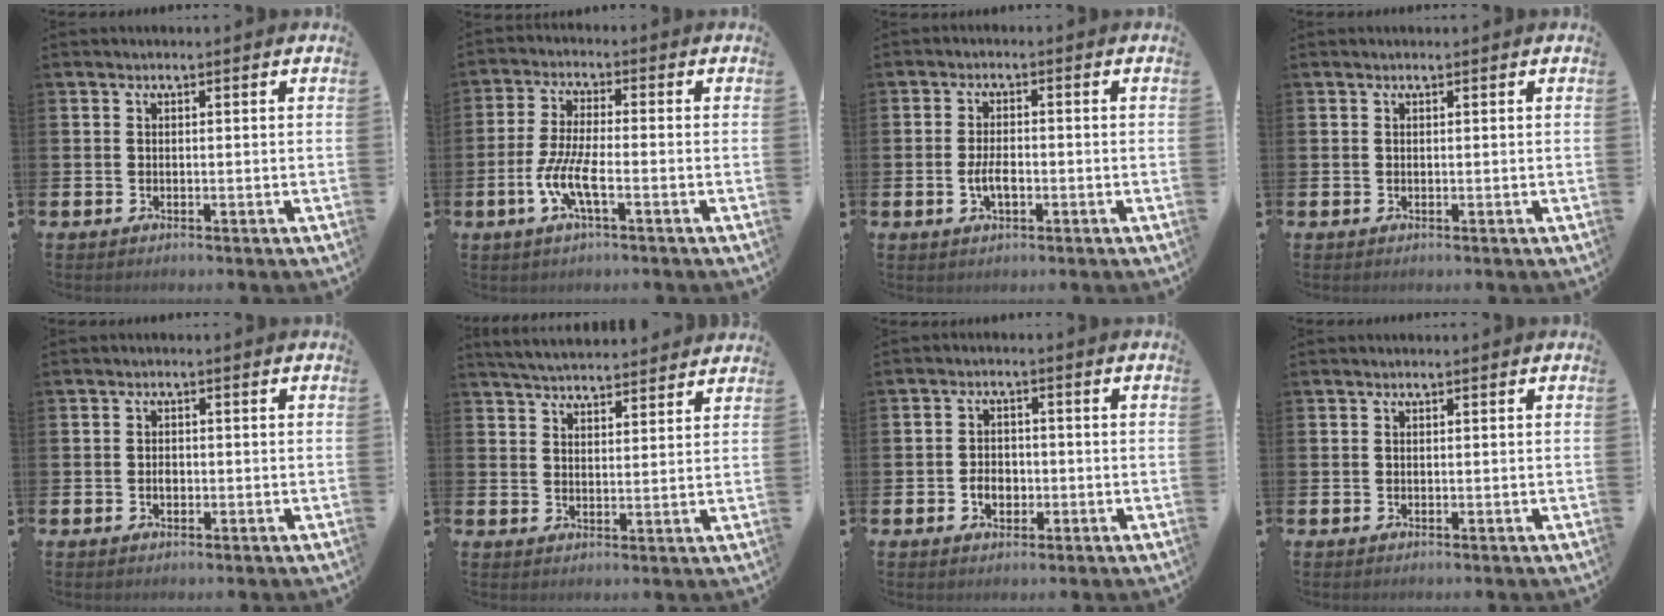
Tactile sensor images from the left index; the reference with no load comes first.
{"total": 5.5, "force": [-2.1, 1.2, 5.0], "torque": [-0.116, -0.007, -0.043]}
{"total": 3.1, "force": [-0.7, 1.4, 2.7], "torque": [-0.047, 0.002, -0.014]}
{"total": 0.0}
{"total": 1.1, "force": [-0.2, 0.8, 0.7], "torque": [-0.003, 0.000, -0.008]}
{"total": 4.8, "force": [4.8, 0.4, 0.4], "torque": [-0.020, -0.028, 0.086]}
{"total": 2.9, "force": [-0.9, 2.2, 1.7], "torque": [-0.017, -0.005, -0.023]}
{"total": 0.0}